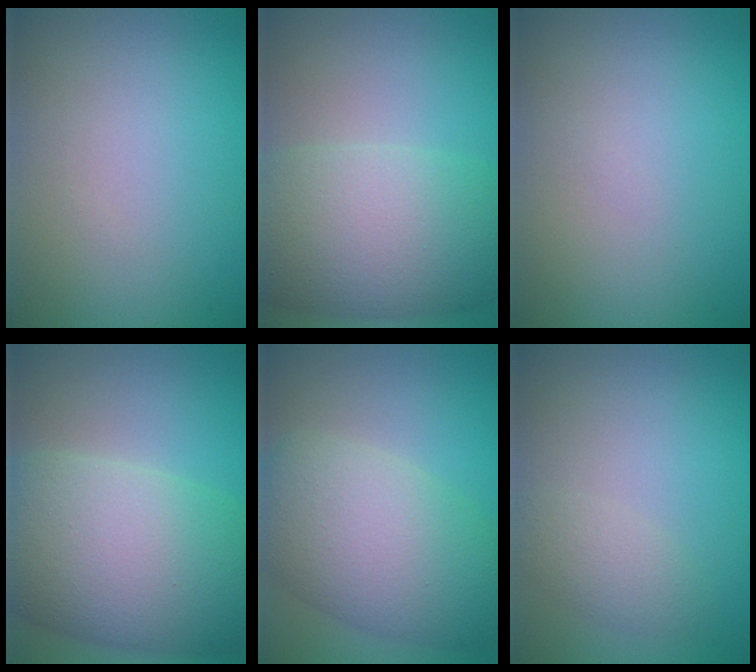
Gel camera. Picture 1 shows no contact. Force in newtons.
{"total": 9.9, "press": 9.9, "slide": 0.1}
{"total": 0.0}
{"total": 12.4, "press": 12.4, "slide": 0.5}
{"total": 8.9, "press": 8.9, "slide": 0.5}
{"total": 2.0, "press": 2.0, "slide": 0.0}